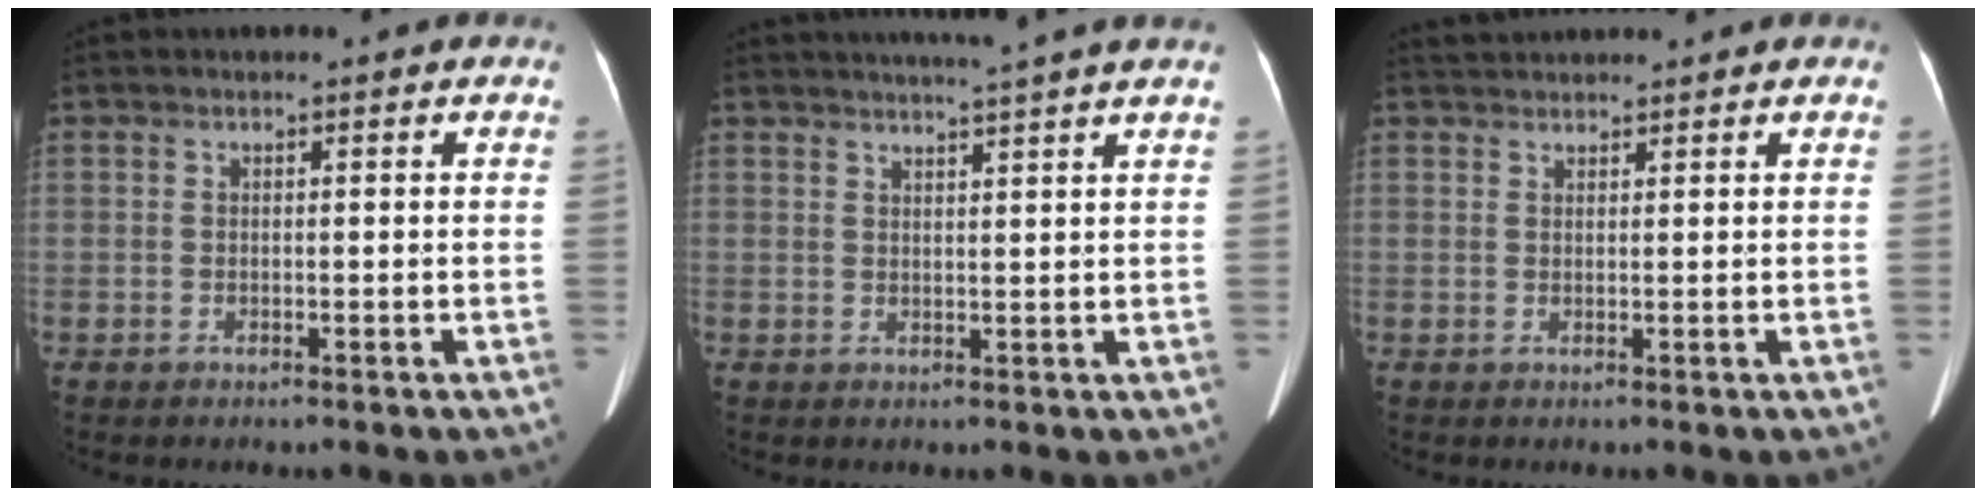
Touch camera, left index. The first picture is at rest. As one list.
[{"total": 7.3, "force": [6.3, -1.5, 3.3], "torque": [-0.044, 0.011, 0.075]}, {"total": 3.2, "force": [3.1, 0.5, 0.6], "torque": [-0.008, 0.034, 0.055]}]